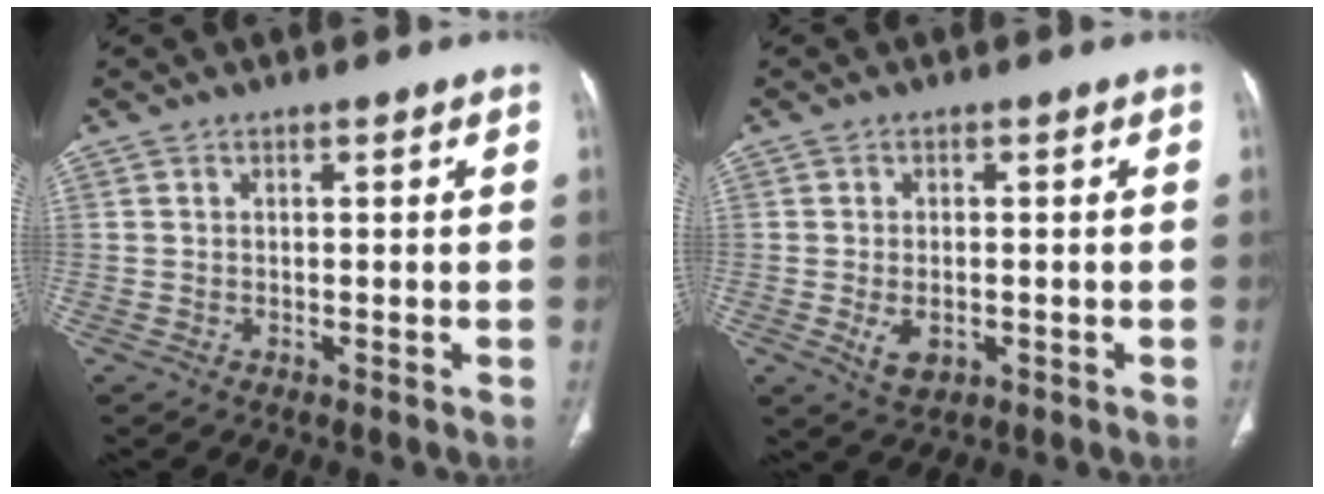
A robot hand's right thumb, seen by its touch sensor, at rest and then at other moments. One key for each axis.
{"total": 4.5, "fx": -1.1, "fy": 2.8, "fz": 3.3, "tx": -0.056, "ty": -0.001, "tz": -0.009}